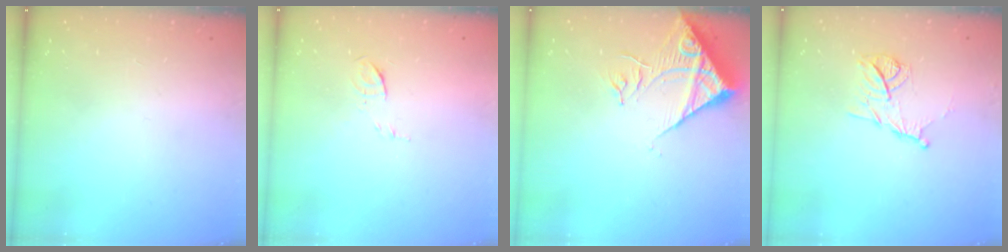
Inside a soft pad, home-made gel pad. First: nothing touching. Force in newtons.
{"total": 5.0, "press": 4.9, "slide": 1.2}
{"total": 11.7, "press": 11.6, "slide": 1.5}
{"total": 10.0, "press": 10.0, "slide": 1.0}